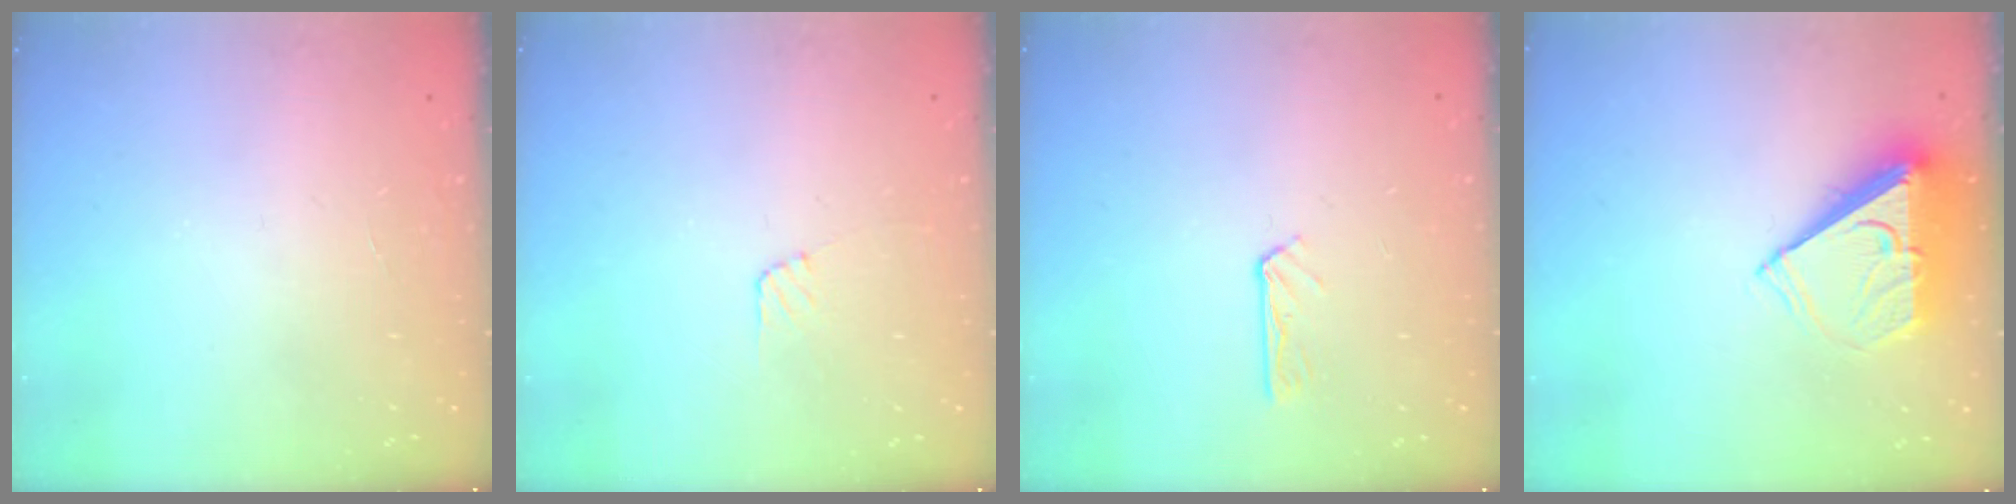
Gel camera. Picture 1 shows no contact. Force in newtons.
{"total": 5.5, "press": 5.5, "slide": 0.4}
{"total": 2.7, "press": 2.7, "slide": 0.2}
{"total": 8.4, "press": 8.3, "slide": 1.3}